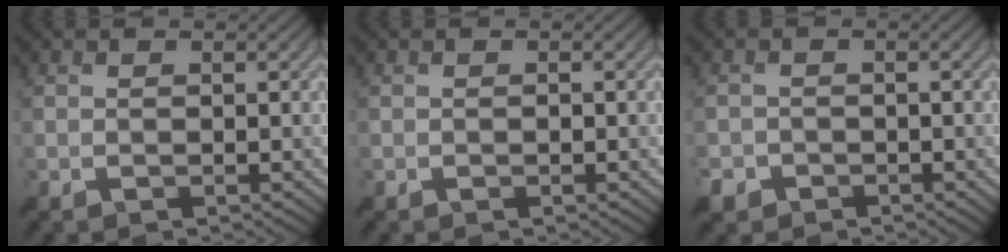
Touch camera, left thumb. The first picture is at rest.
{"total": 0.0}
{"total": 2.4, "force": [-1.6, 1.7, 0.5], "torque": [-0.015, -0.006, -0.038]}